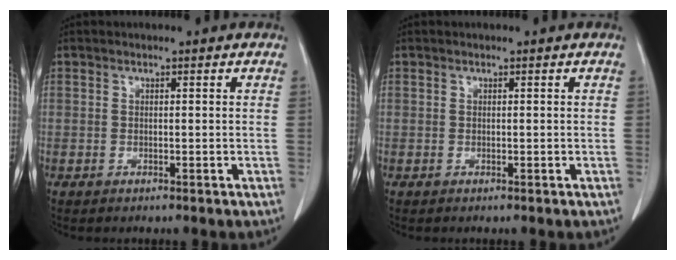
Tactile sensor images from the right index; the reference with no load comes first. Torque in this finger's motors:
{"motor_torque": [-0.07, 0.07, 0.00, 0.00]}